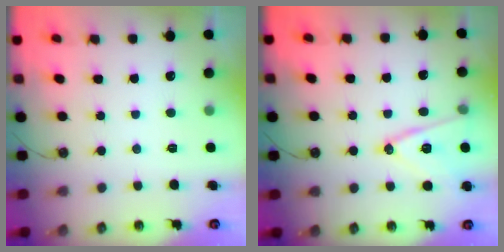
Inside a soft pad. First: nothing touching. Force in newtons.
{"total": 13.8, "press": 13.3, "slide": 3.4}